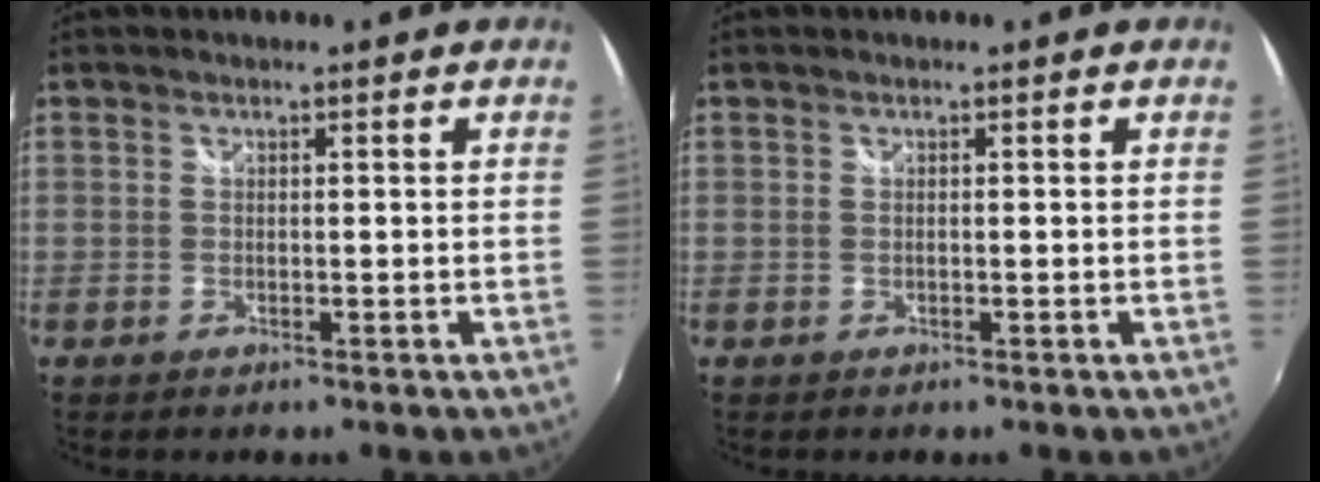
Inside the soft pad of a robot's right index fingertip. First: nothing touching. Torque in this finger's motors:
{"motor_torque": [0.32, 0.33, 0.01, 0.01]}